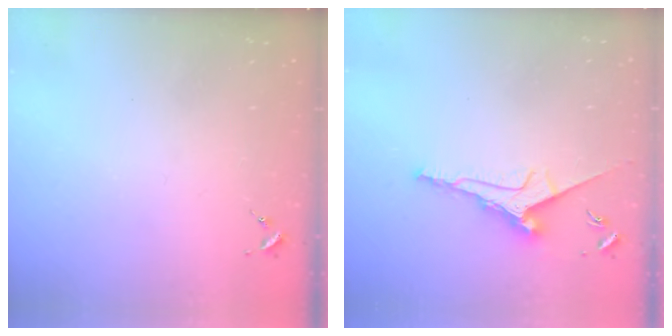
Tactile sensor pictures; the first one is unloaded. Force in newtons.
{"total": 9.2, "press": 9.2, "slide": 0.5}